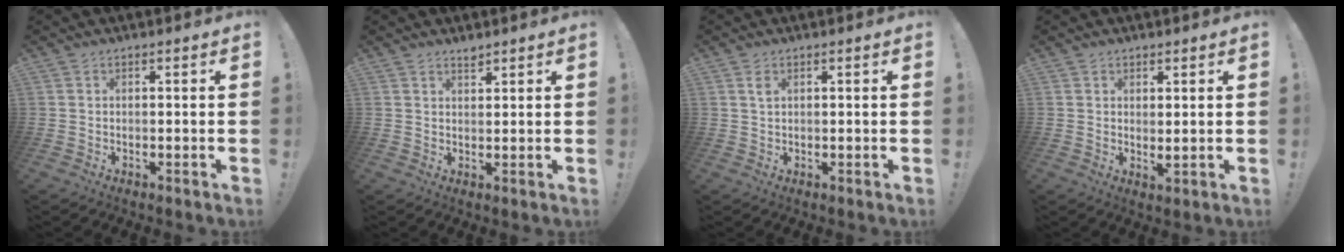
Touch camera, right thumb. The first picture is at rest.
{"total": 2.0, "force": [1.9, 0.5, 0.3], "torque": [0.000, -0.013, 0.033]}
{"total": 1.7, "force": [0.7, 0.8, 1.3], "torque": [-0.022, 0.000, 0.012]}
{"total": 2.2, "force": [1.7, 0.6, 1.3], "torque": [-0.011, -0.016, 0.028]}